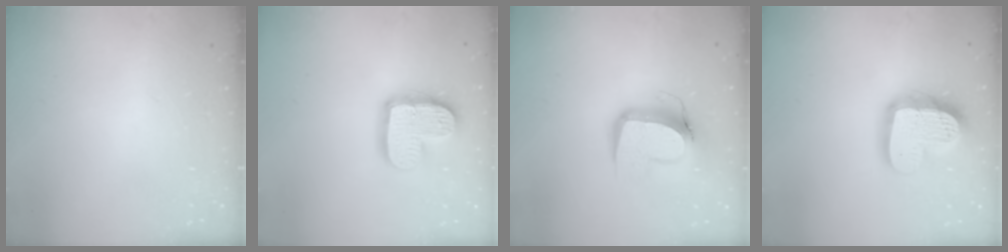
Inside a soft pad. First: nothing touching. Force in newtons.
{"total": 14.9, "press": 14.9, "slide": 1.1}
{"total": 13.1, "press": 13.0, "slide": 1.6}
{"total": 17.9, "press": 17.8, "slide": 1.7}